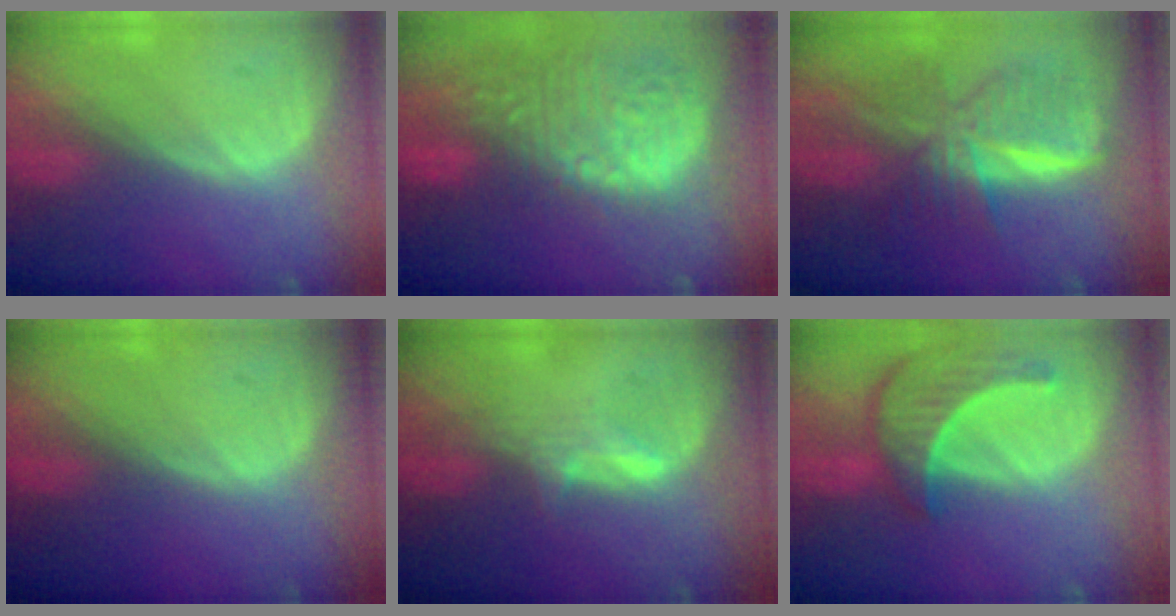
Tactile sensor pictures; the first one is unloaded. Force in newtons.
{"total": 15.4, "press": 12.6, "slide": 8.9}
{"total": 9.0, "press": 9.0, "slide": 0.6}
{"total": 0.0}
{"total": 2.8, "press": 2.8, "slide": 0.4}
{"total": 8.1, "press": 7.6, "slide": 2.8}